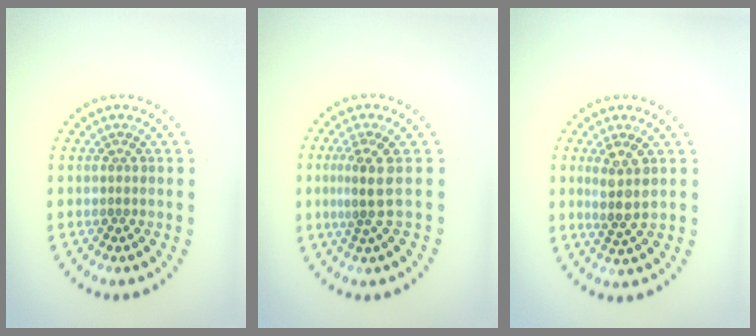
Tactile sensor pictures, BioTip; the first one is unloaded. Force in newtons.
{"total": 2.4, "press": 1.8, "slide": 1.7}
{"total": 2.5, "press": 2.1, "slide": 1.3}